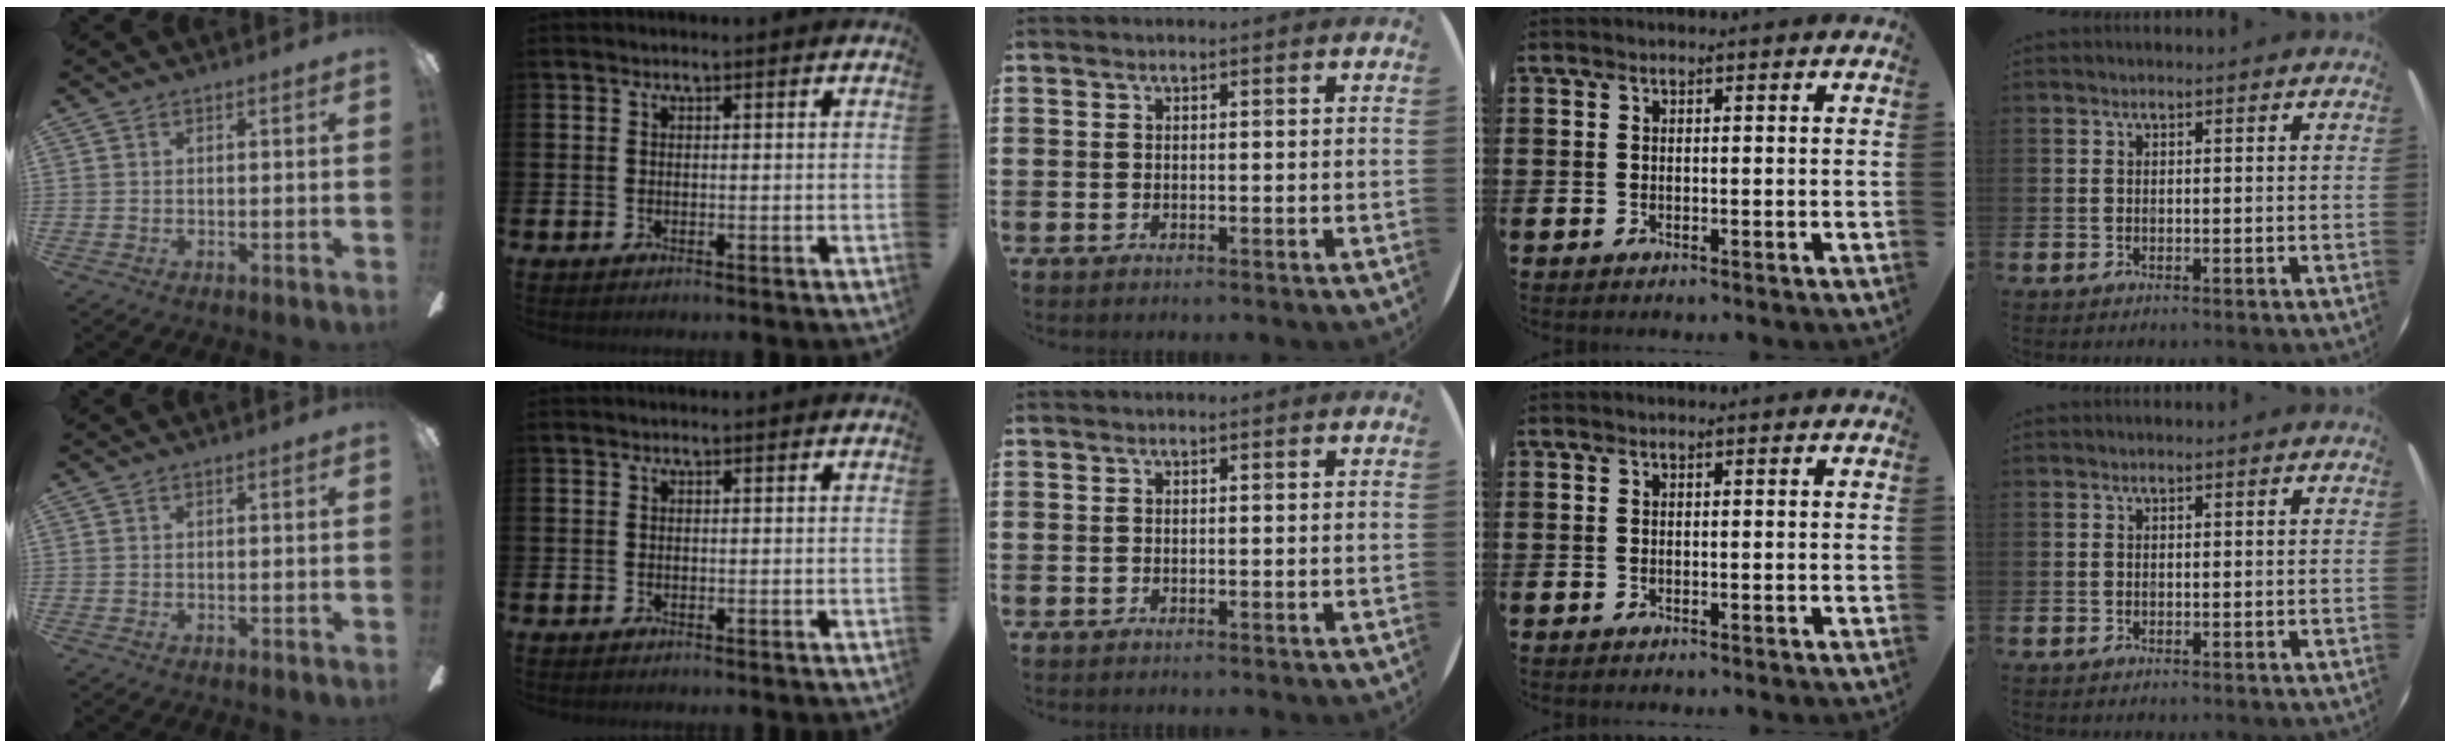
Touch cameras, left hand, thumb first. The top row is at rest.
{}